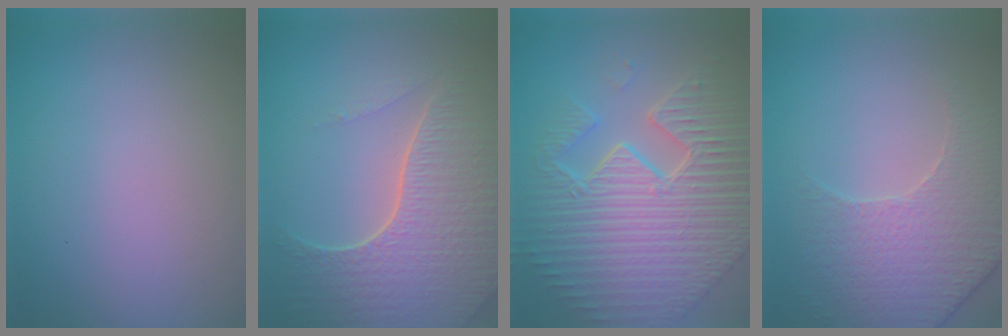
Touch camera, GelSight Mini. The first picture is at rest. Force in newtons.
{"total": 7.3, "press": 5.3, "slide": 4.9}
{"total": 11.7, "press": 7.5, "slide": 9.0}
{"total": 3.5, "press": 3.3, "slide": 0.9}